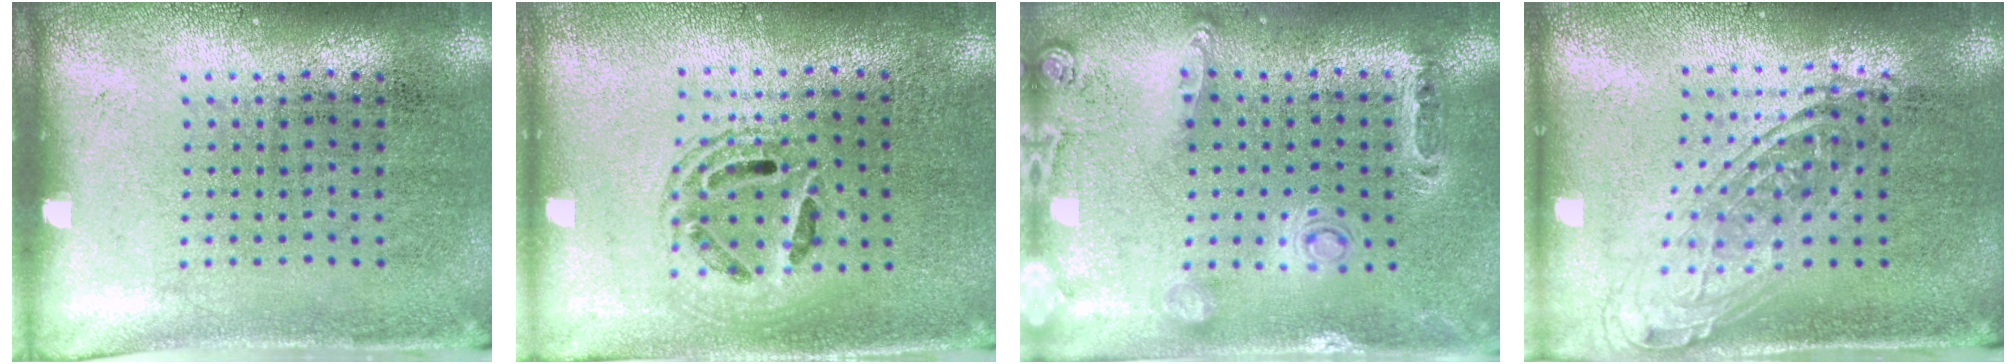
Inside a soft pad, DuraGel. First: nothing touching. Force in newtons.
{"total": 1.4, "press": 1.3, "slide": 0.7}
{"total": 0.8, "press": 0.7, "slide": 0.3}
{"total": 1.8, "press": 1.4, "slide": 1.2}